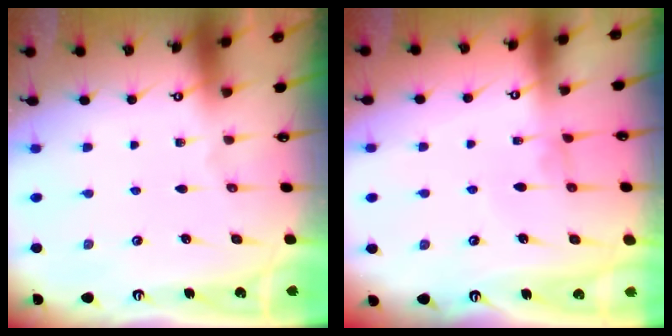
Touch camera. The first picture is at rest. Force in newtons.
{"total": 0.0}